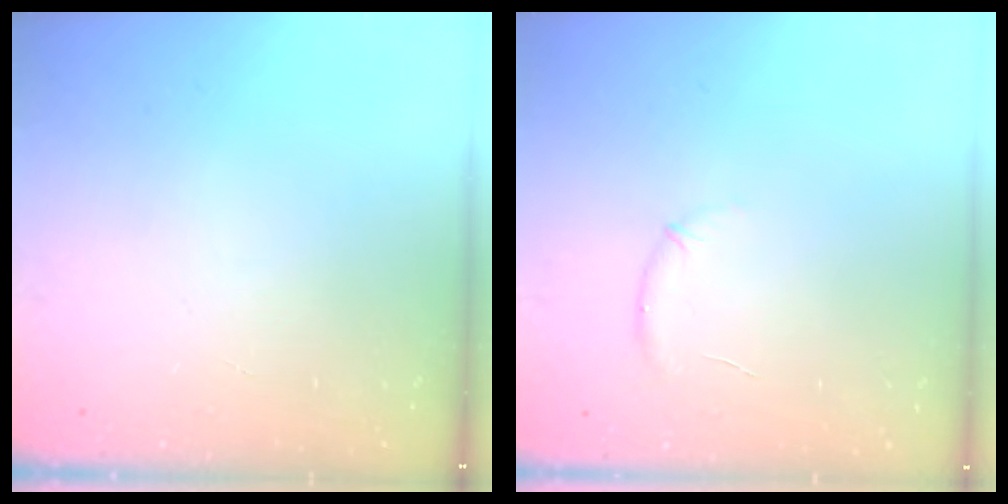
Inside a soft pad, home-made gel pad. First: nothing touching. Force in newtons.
{"total": 7.3, "press": 7.0, "slide": 2.0}